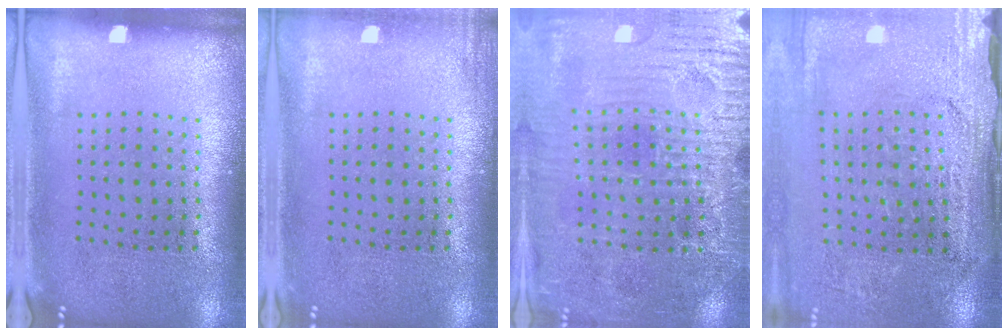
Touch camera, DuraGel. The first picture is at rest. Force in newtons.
{"total": 0.9, "press": 0.9, "slide": 0.1}
{"total": 3.5, "press": 3.4, "slide": 0.8}
{"total": 3.0, "press": 2.9, "slide": 0.8}